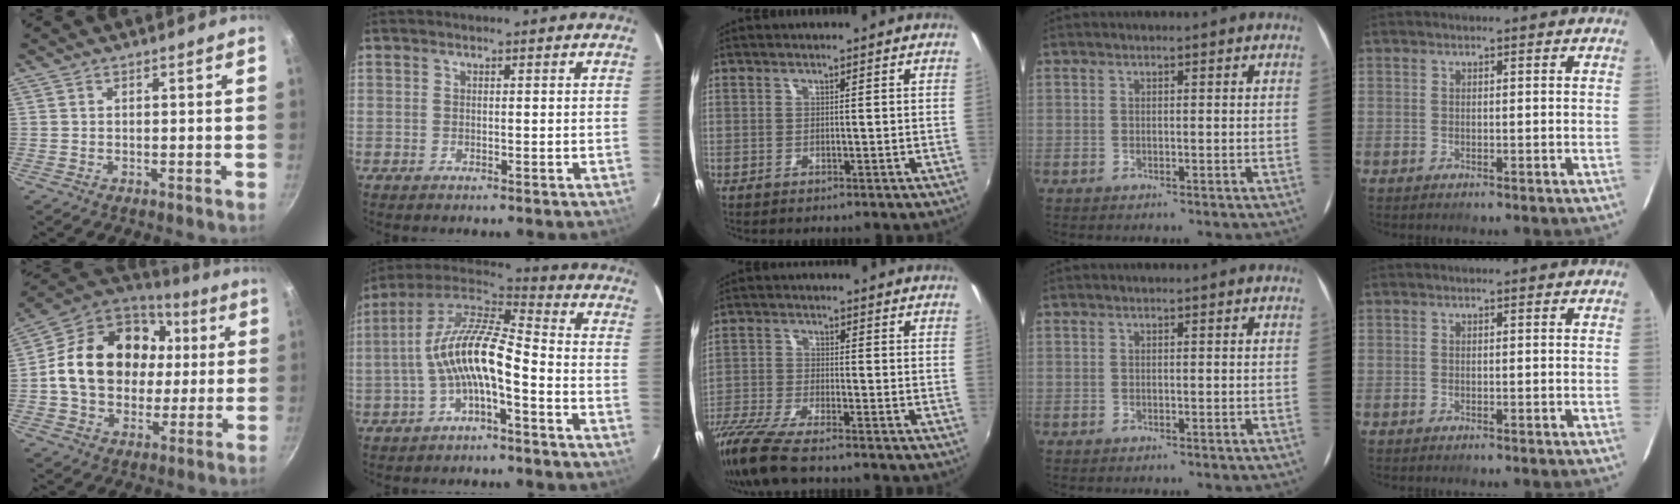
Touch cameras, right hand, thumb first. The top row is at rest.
{"thumb": {"total": 23.5, "force": [2.4, 18.2, 14.8], "torque": [-0.240, 0.033, 0.039]}, "index": {"total": 12.4, "force": [-3.6, 3.2, 11.4], "torque": [-0.233, 0.014, -0.070]}, "middle": {"total": 9.9, "force": [-8.1, 0.8, 5.6], "torque": [-0.133, -0.035, -0.156]}}